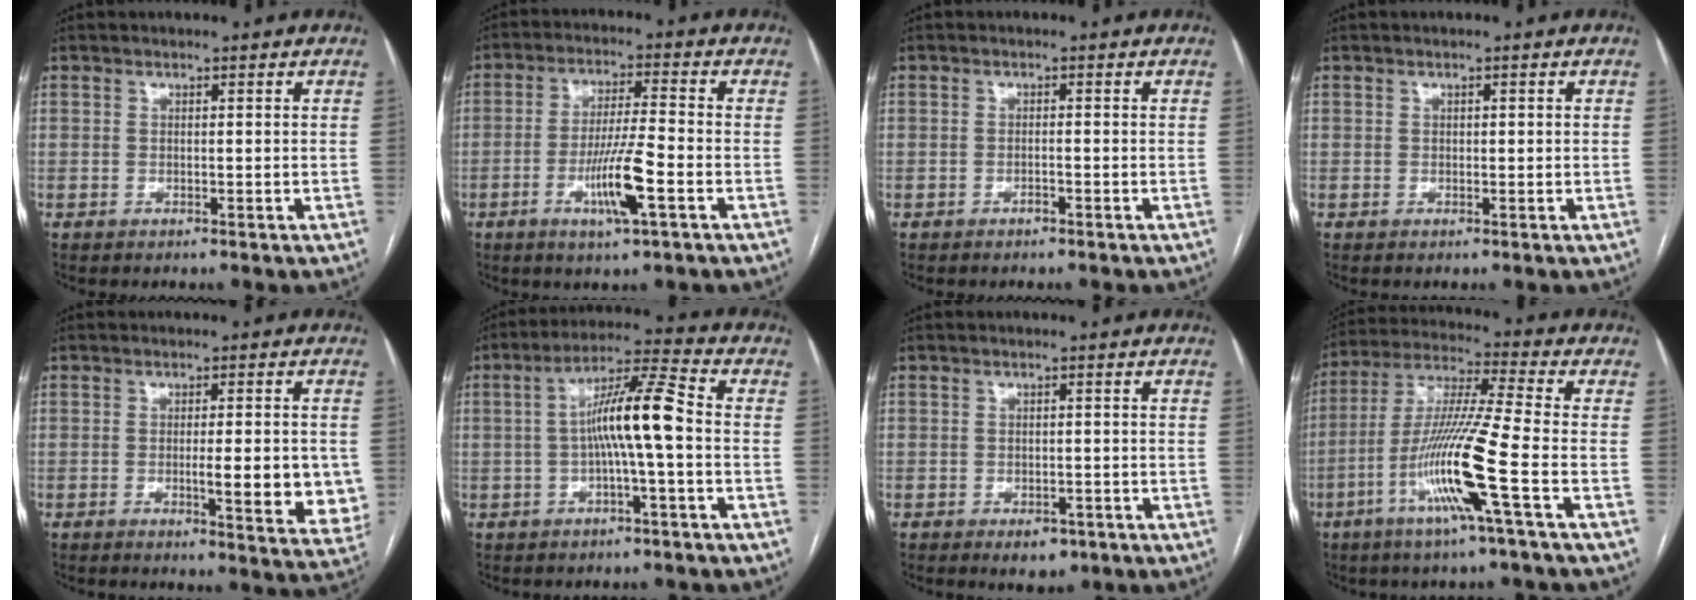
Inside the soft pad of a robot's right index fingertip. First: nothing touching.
{"total": 8.9, "force": [-3.3, 0.2, 8.2], "torque": [-0.155, -0.009, -0.061]}
{"total": 0.8, "force": [-0.6, 0.2, 0.5], "torque": [-0.011, 0.001, -0.010]}
{"total": 0.8, "force": [0.2, 0.4, 0.6], "torque": [-0.007, 0.002, 0.004]}
{"total": 9.5, "force": [-1.1, 2.1, 9.2], "torque": [-0.106, -0.012, -0.012]}
{"total": 9.5, "force": [-0.7, 0.2, 9.5], "torque": [-0.168, 0.024, -0.018]}
{"total": 3.2, "force": [-1.8, 2.1, 1.7], "torque": [-0.013, 0.001, -0.013]}
{"total": 14.4, "force": [-5.3, -1.5, 13.3], "torque": [-0.266, -0.012, -0.108]}